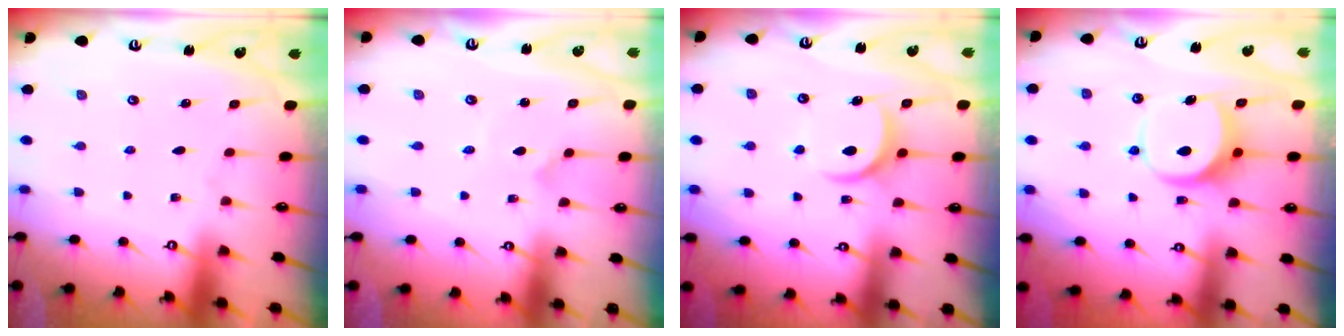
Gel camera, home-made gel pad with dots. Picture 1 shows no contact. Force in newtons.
{"total": 1.0, "press": 1.0, "slide": 0.0}
{"total": 8.0, "press": 8.0, "slide": 0.7}
{"total": 7.0, "press": 7.0, "slide": 0.9}